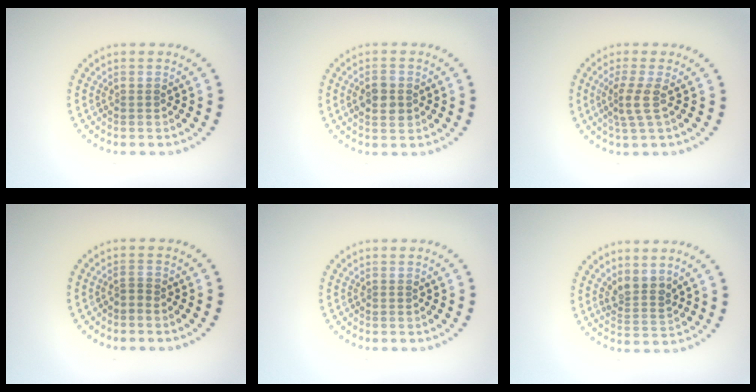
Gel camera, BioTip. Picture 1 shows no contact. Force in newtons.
{"total": 2.6, "press": 2.6, "slide": 0.1}
{"total": 2.3, "press": 1.6, "slide": 1.7}
{"total": 0.8, "press": 0.4, "slide": 0.7}
{"total": 0.0}
{"total": 2.5, "press": 1.9, "slide": 1.6}